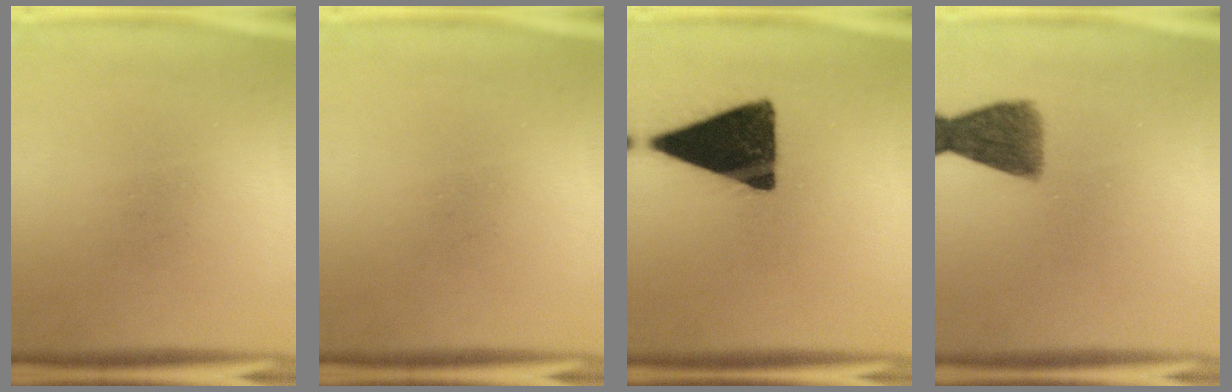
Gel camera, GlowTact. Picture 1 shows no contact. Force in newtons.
{"total": 0.0}
{"total": 17.1}
{"total": 7.0}